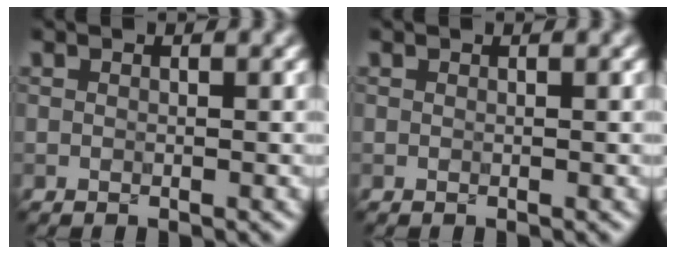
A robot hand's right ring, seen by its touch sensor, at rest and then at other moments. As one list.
[{"total": 0.0}]